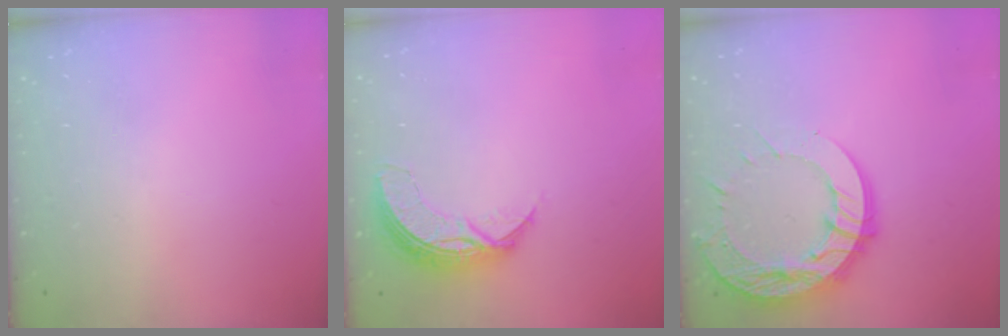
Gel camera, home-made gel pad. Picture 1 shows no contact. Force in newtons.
{"total": 8.9, "press": 8.9, "slide": 0.4}
{"total": 15.9, "press": 15.8, "slide": 1.4}